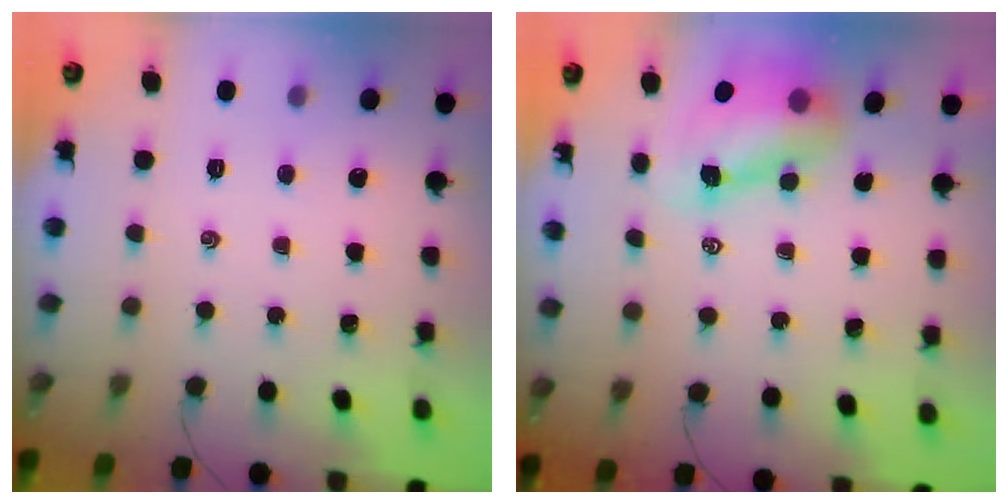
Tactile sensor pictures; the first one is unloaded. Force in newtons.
{"total": 8.4, "press": 8.3, "slide": 1.7}